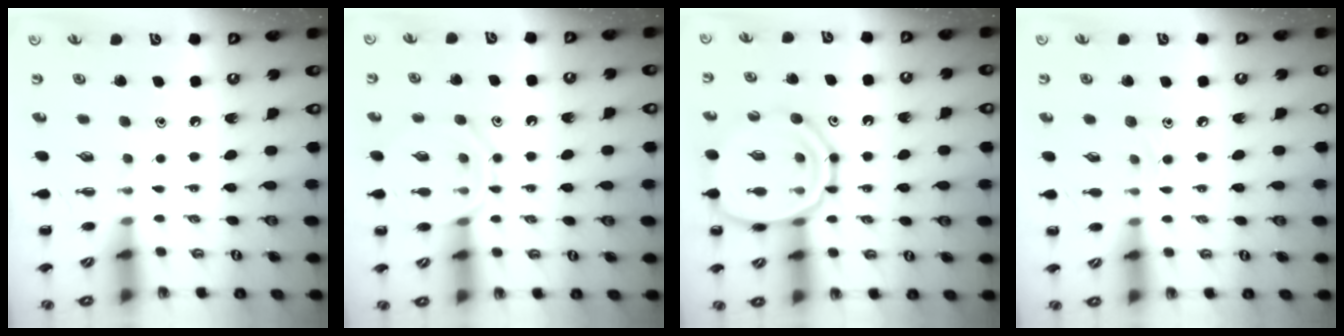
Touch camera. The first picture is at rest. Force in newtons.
{"total": 11.2, "press": 11.1, "slide": 0.7}
{"total": 18.0, "press": 17.9, "slide": 2.3}
{"total": 6.2, "press": 5.9, "slide": 1.9}